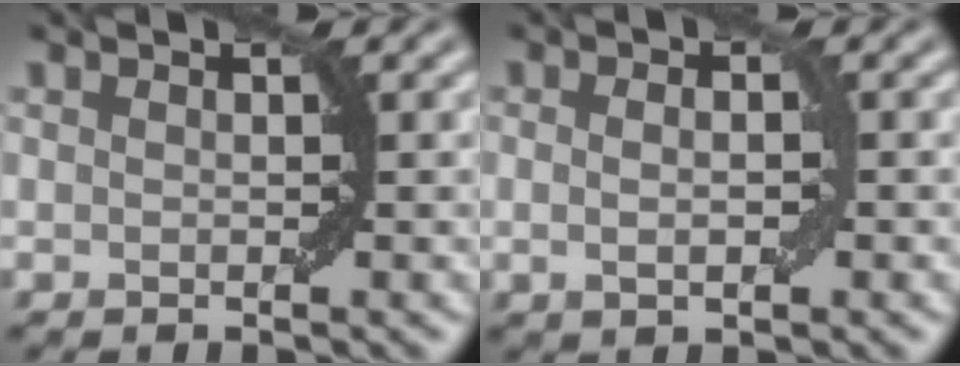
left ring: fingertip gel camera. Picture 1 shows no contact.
{"total": 2.2, "force": [0.1, 1.1, 1.9], "torque": [-0.027, 0.002, 0.000]}